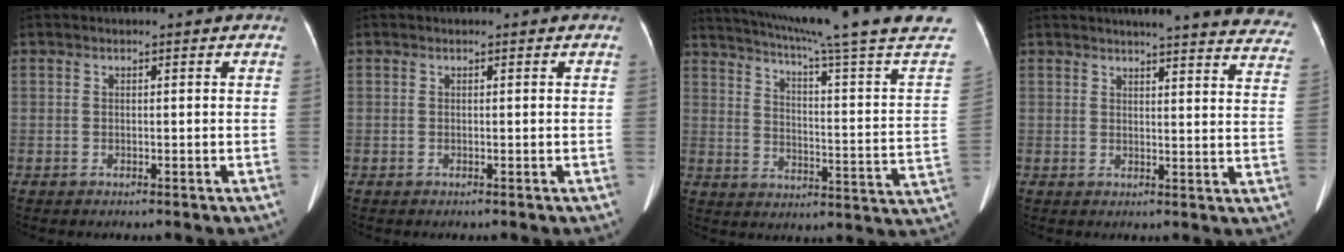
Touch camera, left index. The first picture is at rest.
{"total": 0.0}
{"total": 24.9, "force": [21.4, -2.7, 12.6], "torque": [-0.204, -0.075, 0.274]}
{"total": 21.8, "force": [20.1, 2.5, 8.1], "torque": [-0.092, -0.066, 0.212]}